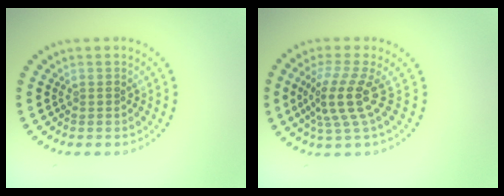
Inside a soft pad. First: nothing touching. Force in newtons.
{"total": 3.9, "press": 2.8, "slide": 2.8}